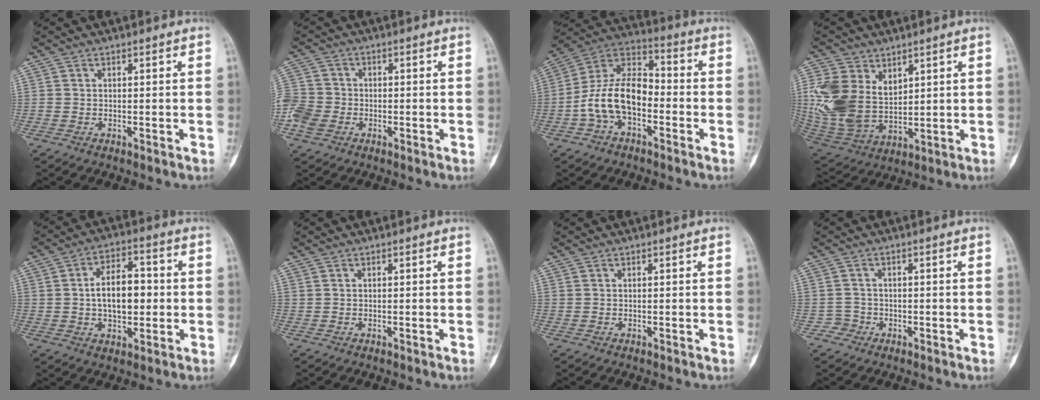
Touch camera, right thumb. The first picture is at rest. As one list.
[{"total": 7.5, "force": [-2.4, 6.1, 3.5], "torque": [-0.079, 0.012, -0.050]}, {"total": 14.2, "force": [-3.7, 8.5, 10.8], "torque": [-0.188, 0.051, -0.076]}, {"total": 15.5, "force": [4.7, 10.8, 10.2], "torque": [-0.211, -0.023, 0.111]}, {"total": 11.1, "force": [0.1, 6.4, 9.0], "torque": [-0.126, 0.018, 0.001]}, {"total": 0.0}, {"total": 0.0}, {"total": 2.0, "force": [-1.0, 1.7, -0.4], "torque": [0.021, 0.010, -0.025]}]